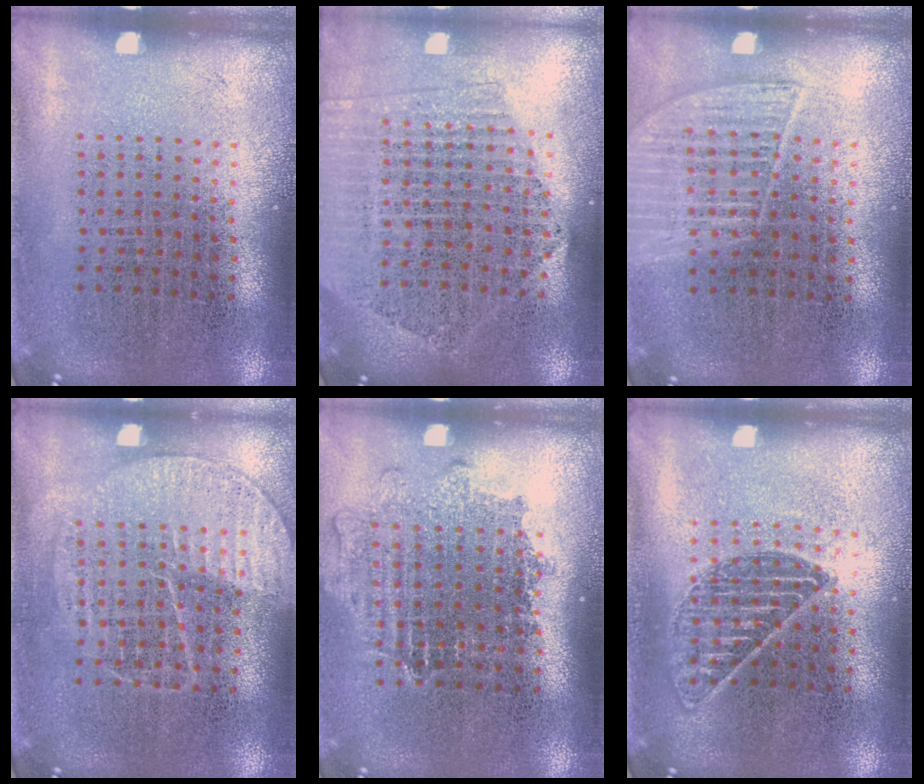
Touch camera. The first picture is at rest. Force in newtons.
{"total": 2.1, "press": 1.9, "slide": 0.9}
{"total": 1.3, "press": 1.3, "slide": 0.5}
{"total": 1.3, "press": 1.3, "slide": 0.3}
{"total": 1.1, "press": 1.1, "slide": 0.4}
{"total": 1.0, "press": 0.9, "slide": 0.4}